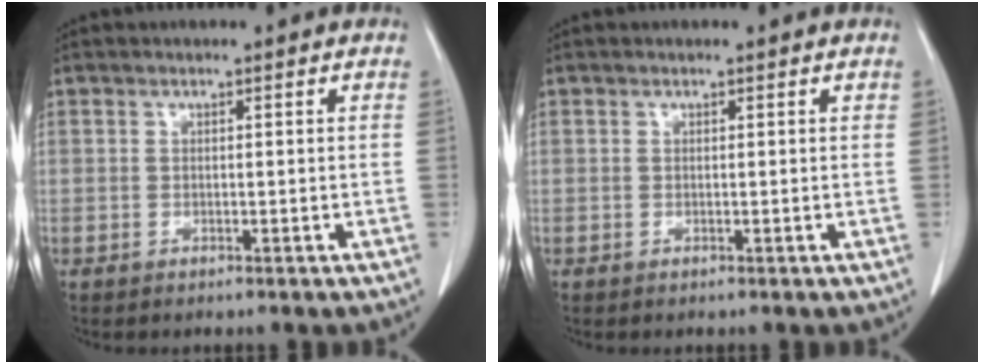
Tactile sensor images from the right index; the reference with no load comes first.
{"total": 0.0}